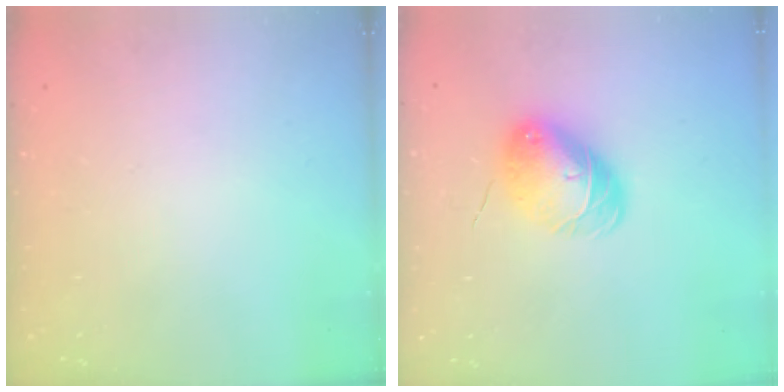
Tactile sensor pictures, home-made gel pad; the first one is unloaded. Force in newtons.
{"total": 8.5, "press": 8.5, "slide": 0.7}